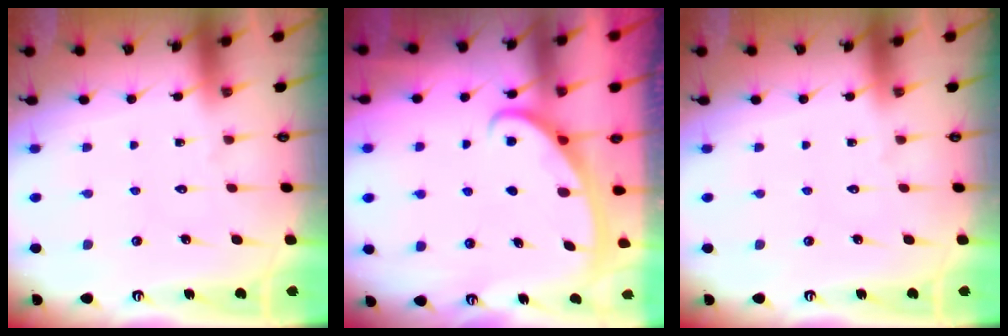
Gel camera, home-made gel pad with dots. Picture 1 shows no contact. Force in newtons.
{"total": 3.0, "press": 3.0, "slide": 0.4}
{"total": 0.0}